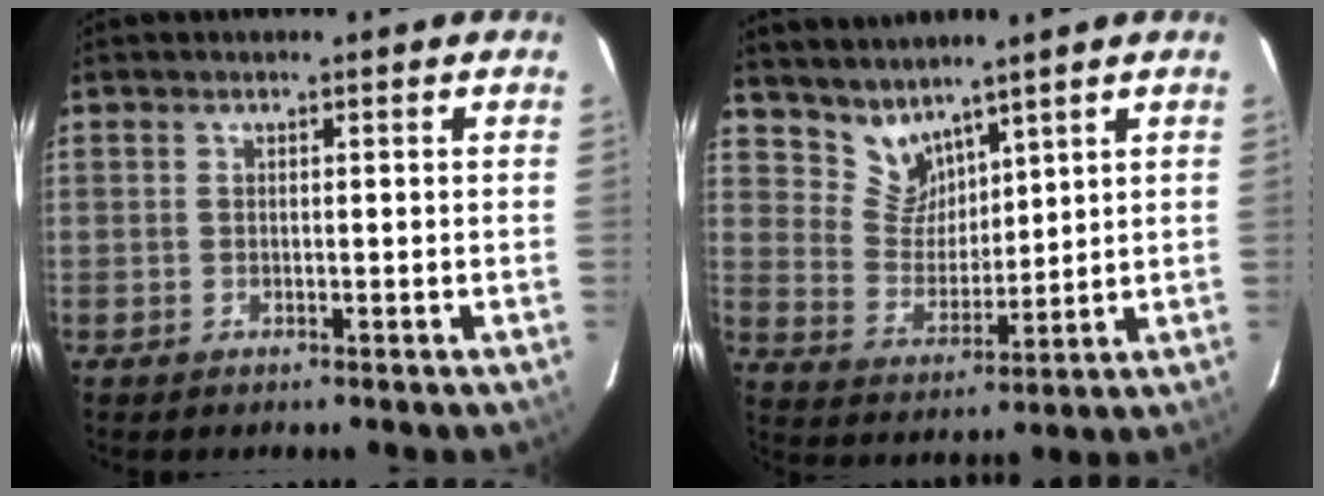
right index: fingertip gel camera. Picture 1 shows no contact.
{"total": 6.9, "force": [6.1, 3.1, 1.3], "torque": [-0.019, 0.000, 0.128]}